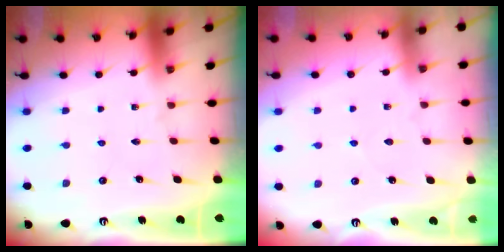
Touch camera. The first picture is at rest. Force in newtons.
{"total": 2.3, "press": 2.3, "slide": 0.4}